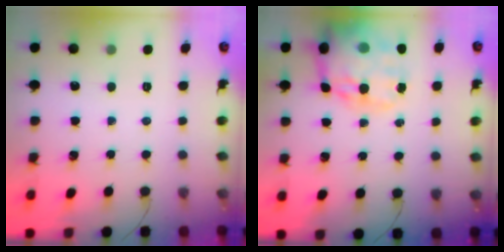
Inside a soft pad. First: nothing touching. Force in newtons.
{"total": 21.7, "press": 21.2, "slide": 4.6}